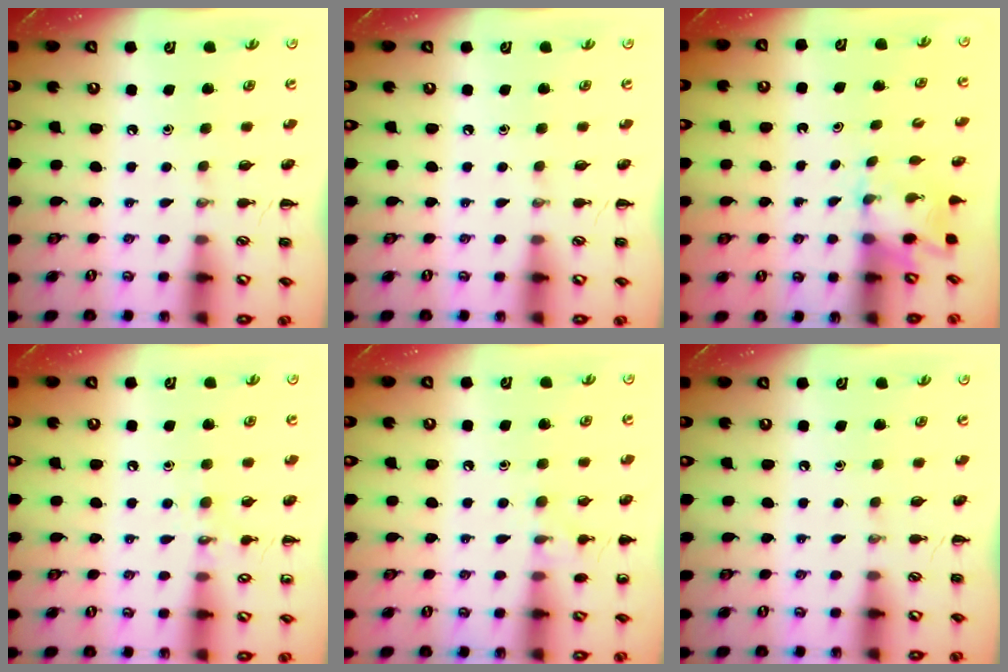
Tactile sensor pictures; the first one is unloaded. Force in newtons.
{"total": 0.0}
{"total": 2.5, "press": 2.4, "slide": 0.9}
{"total": 6.7, "press": 6.5, "slide": 1.7}
{"total": 7.7, "press": 7.3, "slide": 2.2}
{"total": 0.0}